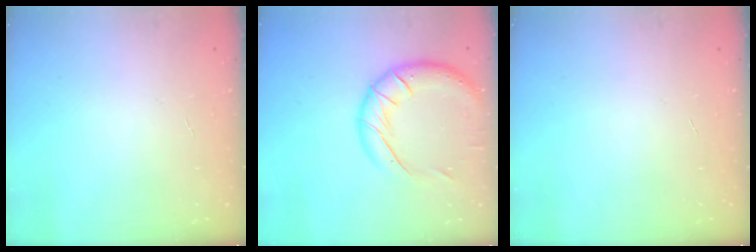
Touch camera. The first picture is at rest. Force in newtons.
{"total": 16.6, "press": 16.4, "slide": 2.7}
{"total": 0.0}